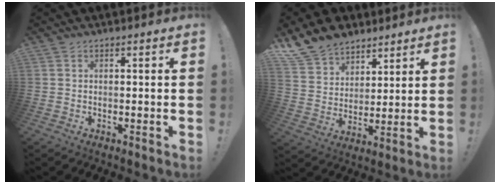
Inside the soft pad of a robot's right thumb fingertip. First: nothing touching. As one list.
[{"total": 12.9, "force": [10.4, 7.2, 2.5], "torque": [-0.059, -0.079, 0.203]}]